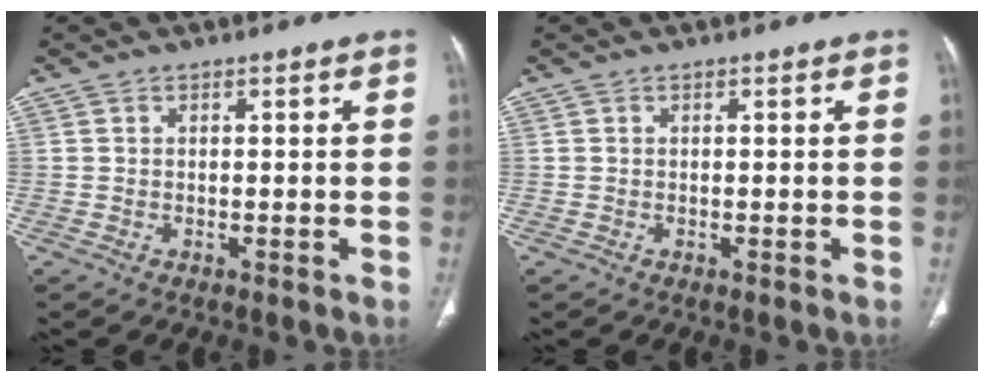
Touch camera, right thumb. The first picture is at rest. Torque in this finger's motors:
{"motor_torque": [-0.17, -0.46, 0.28, -0.09, 0.03]}